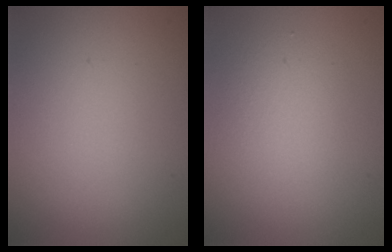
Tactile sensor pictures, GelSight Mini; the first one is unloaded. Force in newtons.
{"total": 2.2, "press": 2.2, "slide": 0.1}